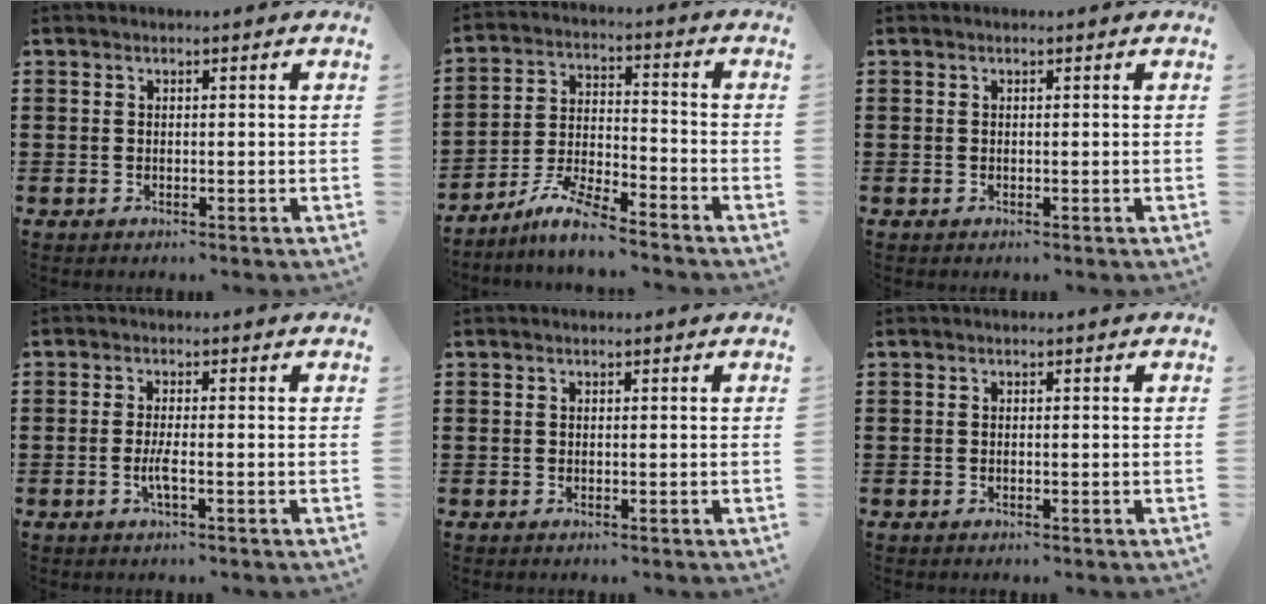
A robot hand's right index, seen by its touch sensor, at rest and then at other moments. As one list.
[{"total": 6.7, "force": [-6.0, 0.5, 2.9], "torque": [-0.076, -0.005, -0.120]}, {"total": 0.0}, {"total": 2.6, "force": [-0.9, 0.2, 2.5], "torque": [-0.058, -0.008, -0.020]}, {"total": 0.0}, {"total": 0.0}]